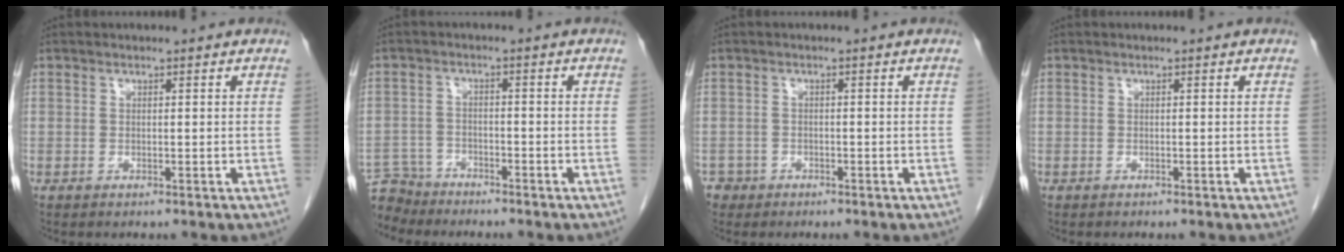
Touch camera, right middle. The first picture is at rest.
{"total": 5.7, "force": [-5.4, 1.7, -0.4], "torque": [0.013, -0.002, -0.102]}
{"total": 2.1, "force": [-1.4, 1.5, -0.3], "torque": [0.001, 0.008, -0.026]}
{"total": 0.0}